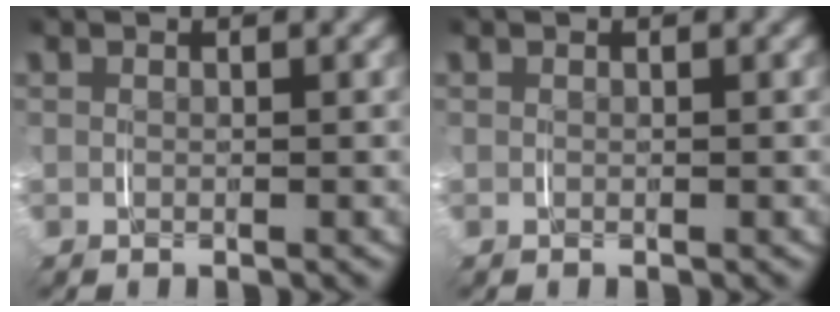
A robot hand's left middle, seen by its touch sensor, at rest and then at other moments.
{"total": 0.0}